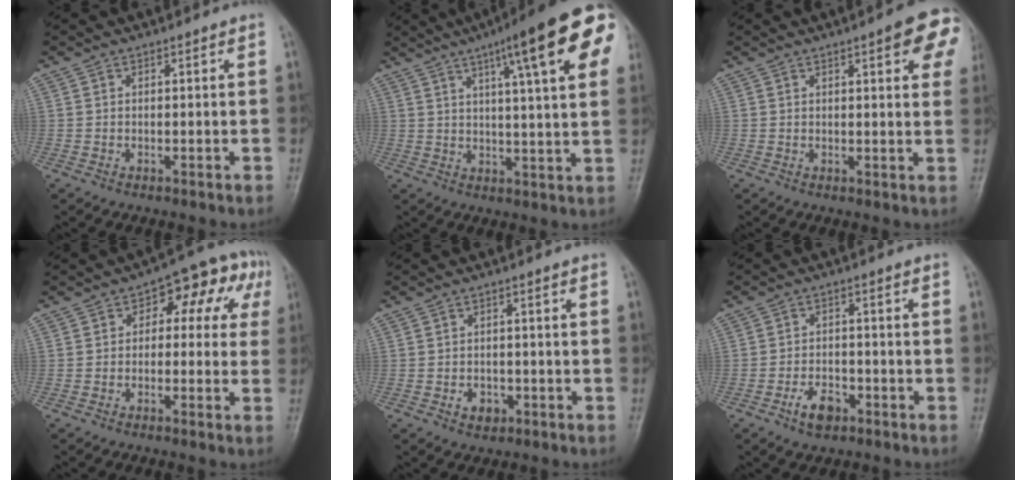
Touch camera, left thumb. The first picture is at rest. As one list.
[{"total": 19.9, "force": [9.1, 3.5, 17.4], "torque": [-0.228, -0.004, 0.114]}, {"total": 9.1, "force": [3.9, 2.4, 7.8], "torque": [-0.069, -0.005, 0.039]}, {"total": 10.2, "force": [2.3, 6.5, 7.5], "torque": [-0.038, 0.040, 0.015]}, {"total": 2.8, "force": [-1.4, 2.1, 1.2], "torque": [-0.009, 0.008, -0.017]}, {"total": 4.7, "force": [-2.8, 2.7, 2.6], "torque": [-0.039, 0.019, -0.049]}]